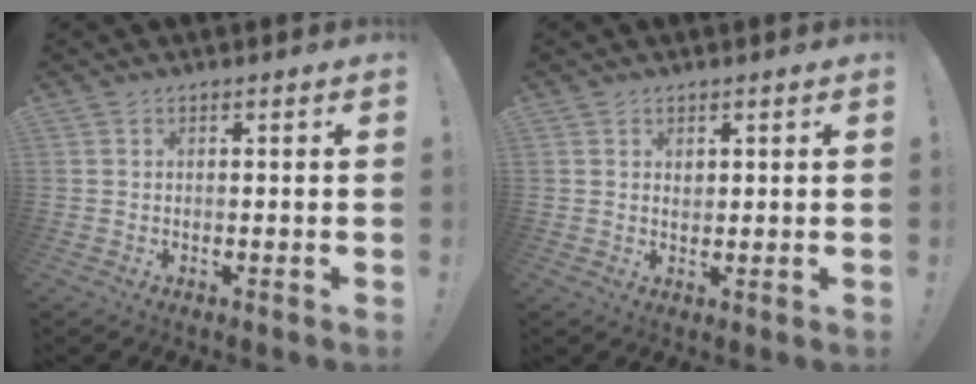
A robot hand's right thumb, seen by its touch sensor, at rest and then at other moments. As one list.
[{"total": 1.7, "force": [1.0, 1.2, 0.5], "torque": [0.004, -0.005, 0.016]}]